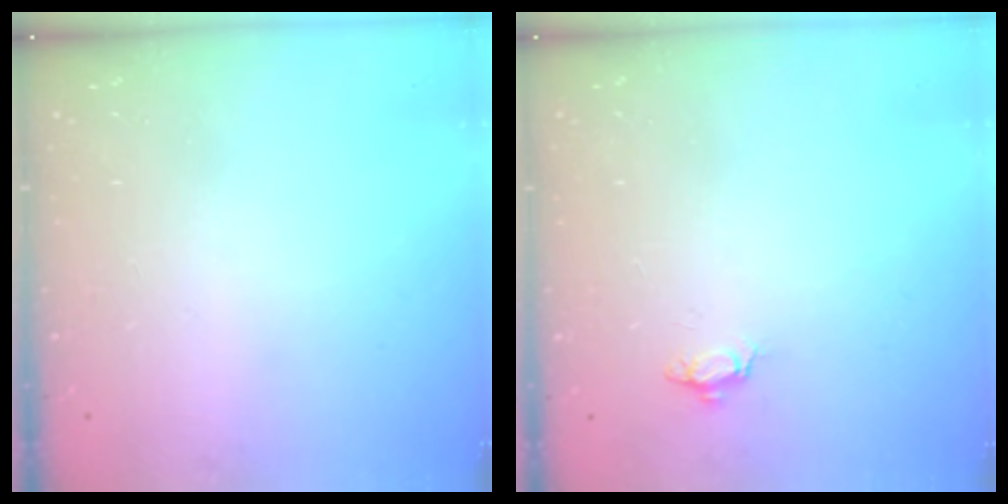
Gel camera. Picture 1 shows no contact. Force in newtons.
{"total": 3.4, "press": 3.3, "slide": 0.5}